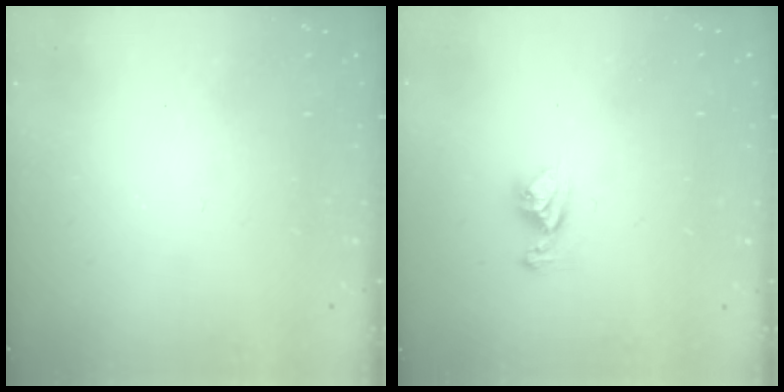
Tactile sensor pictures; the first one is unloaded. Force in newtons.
{"total": 6.9, "press": 6.9, "slide": 0.7}